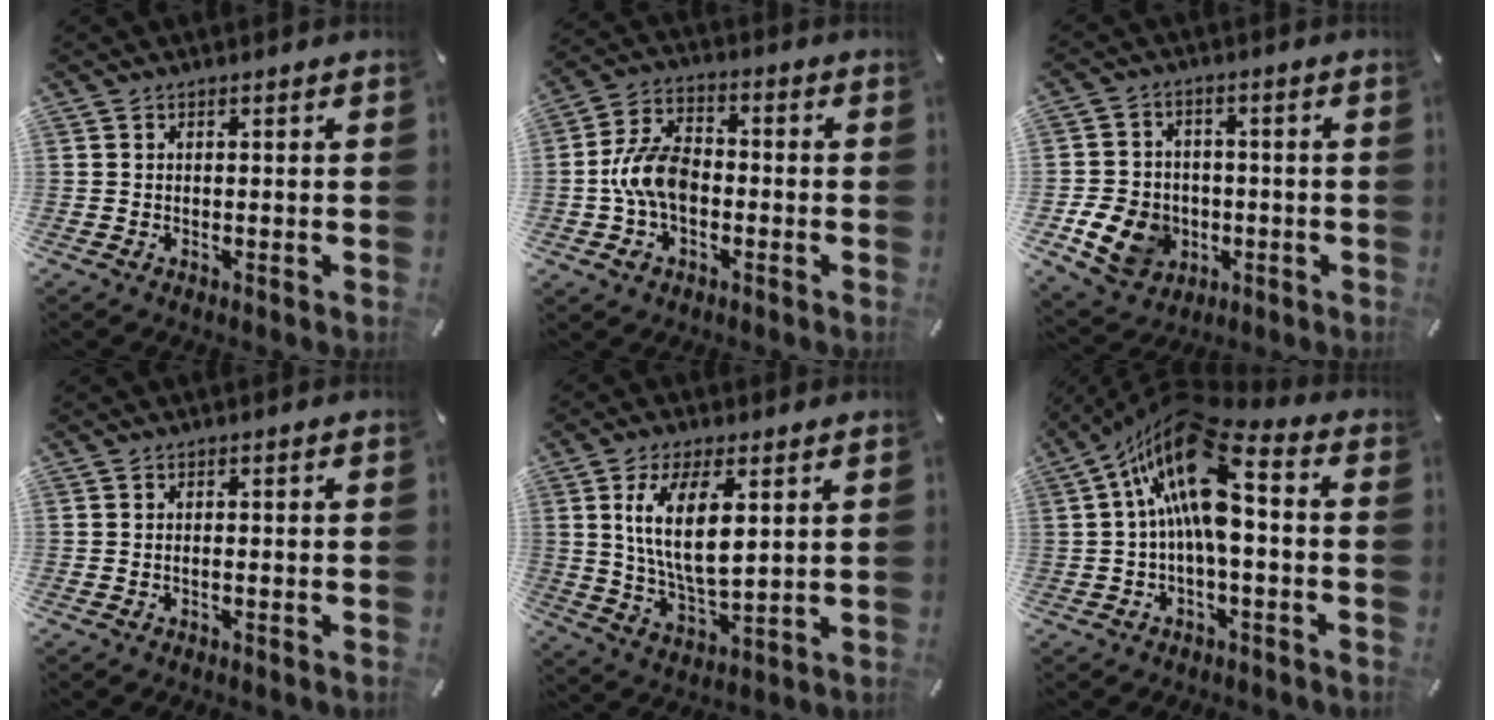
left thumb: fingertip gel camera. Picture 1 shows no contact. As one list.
[{"total": 10.3, "force": [-2.3, 7.2, 6.9], "torque": [-0.148, 0.020, -0.040]}, {"total": 10.6, "force": [-3.3, 8.7, 5.0], "torque": [-0.099, 0.022, -0.055]}, {"total": 0.5, "force": [-0.3, 0.1, 0.4], "torque": [-0.011, -0.004, -0.004]}, {"total": 12.2, "force": [4.1, 5.4, 10.2], "torque": [-0.200, -0.009, 0.069]}, {"total": 18.4, "force": [4.0, 8.0, 16.1], "torque": [-0.298, -0.022, 0.065]}]